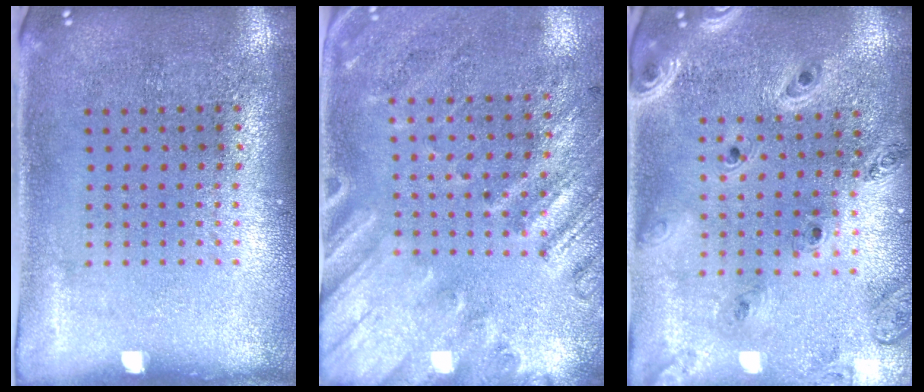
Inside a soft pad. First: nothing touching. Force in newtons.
{"total": 2.4, "press": 1.9, "slide": 1.6}
{"total": 1.5, "press": 1.5, "slide": 0.3}